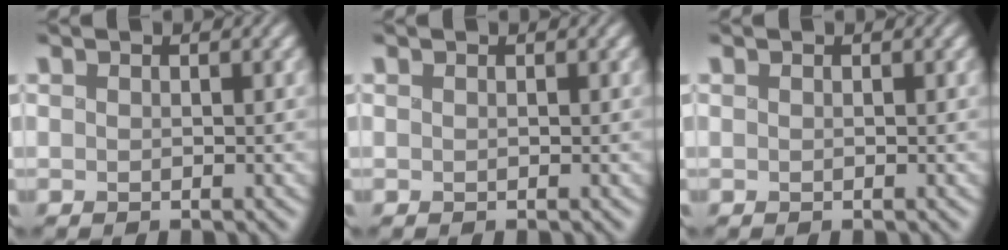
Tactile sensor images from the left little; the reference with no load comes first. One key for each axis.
{"total": 0.0}
{"total": 0.0}